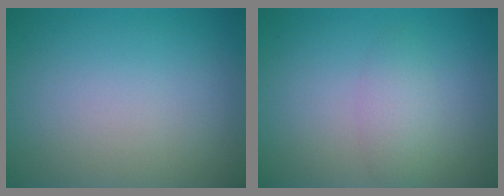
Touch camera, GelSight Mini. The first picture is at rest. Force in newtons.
{"total": 2.0, "press": 2.0, "slide": 0.0}